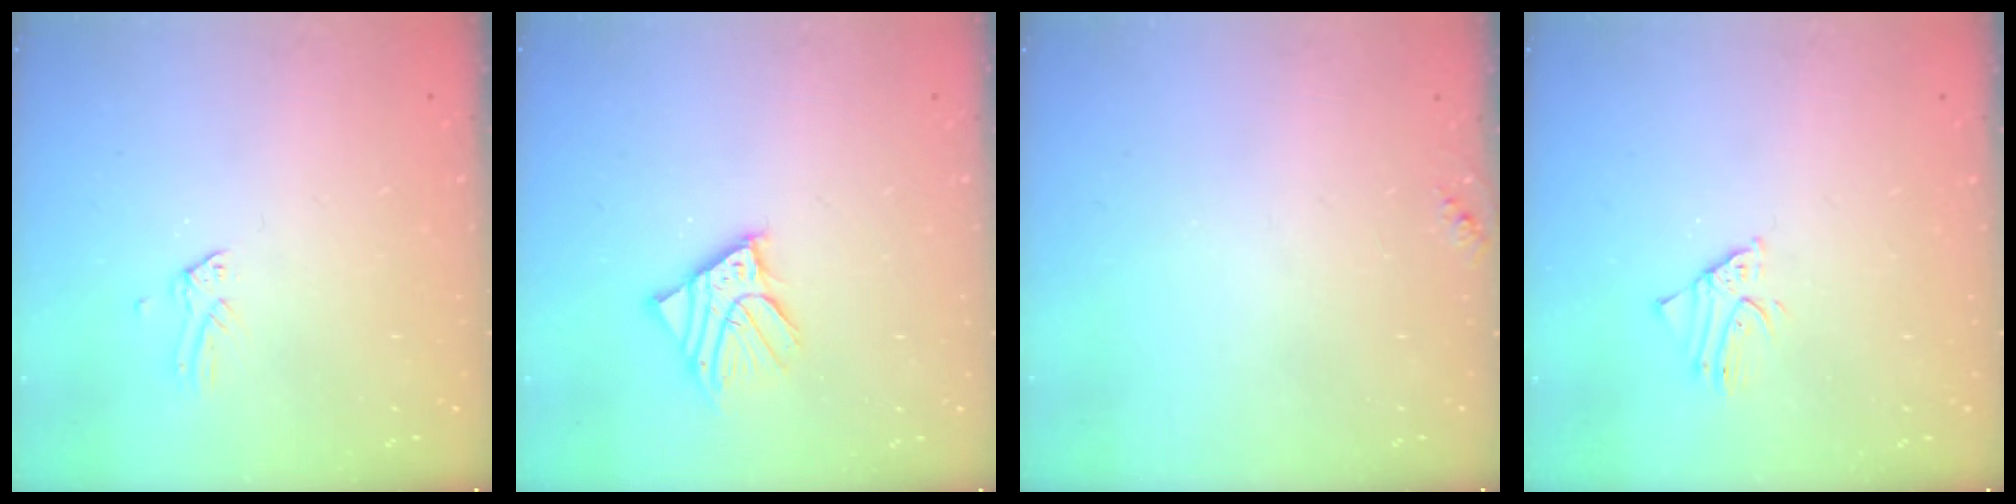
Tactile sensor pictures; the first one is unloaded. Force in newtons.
{"total": 7.8, "press": 7.7, "slide": 1.1}
{"total": 3.5, "press": 3.5, "slide": 0.5}
{"total": 1.5, "press": 1.5, "slide": 0.1}